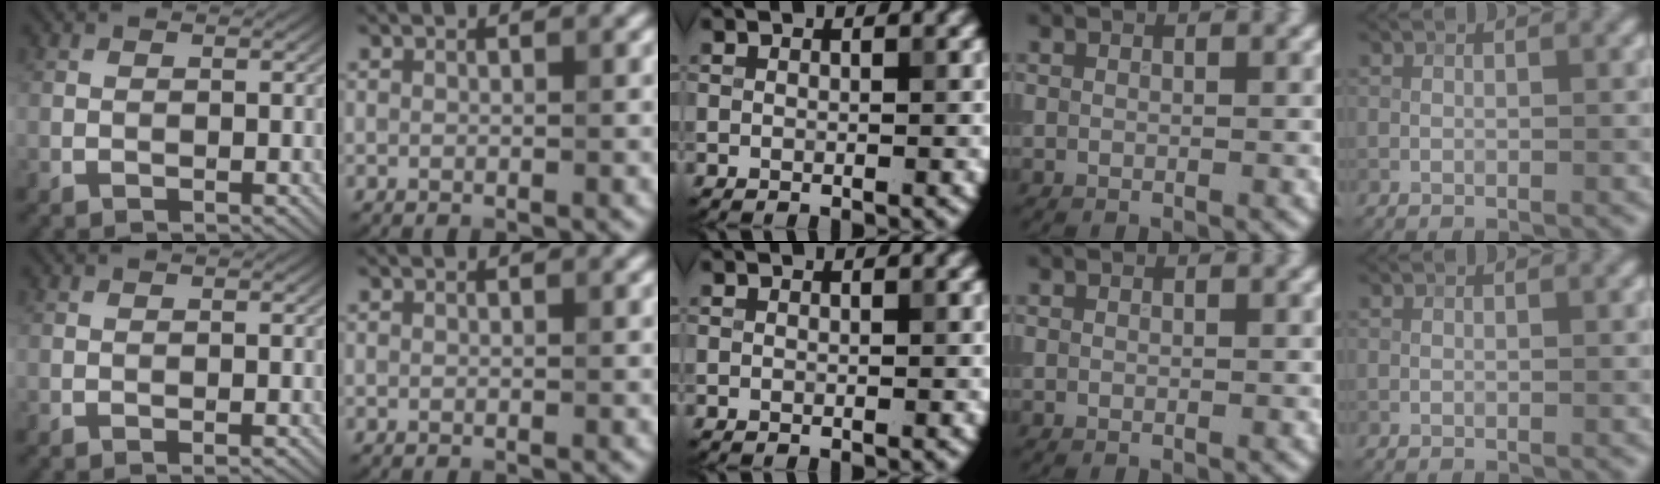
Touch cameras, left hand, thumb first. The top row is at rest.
{"thumb": {"total": 0.6, "force": [-0.5, -0.1, 0.3], "torque": [-0.003, 0.003, -0.010]}}